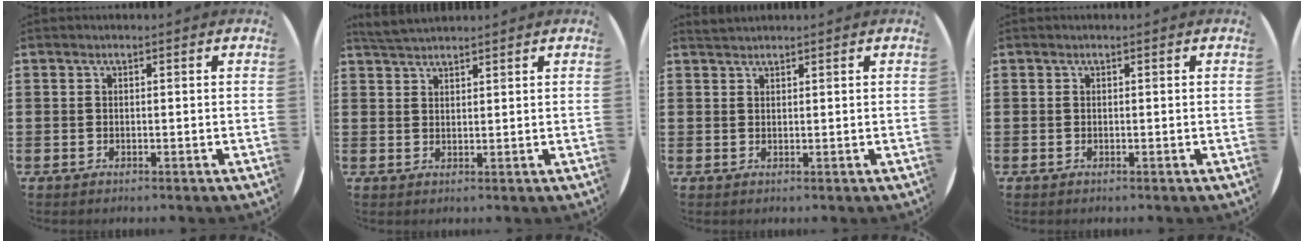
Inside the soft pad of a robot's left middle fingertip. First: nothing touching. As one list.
[{"total": 2.8, "force": [2.7, 0.4, 0.6], "torque": [-0.017, -0.002, 0.052]}, {"total": 1.0, "force": [1.0, 0.0, 0.0], "torque": [-0.001, 0.000, 0.020]}, {"total": 0.0}]